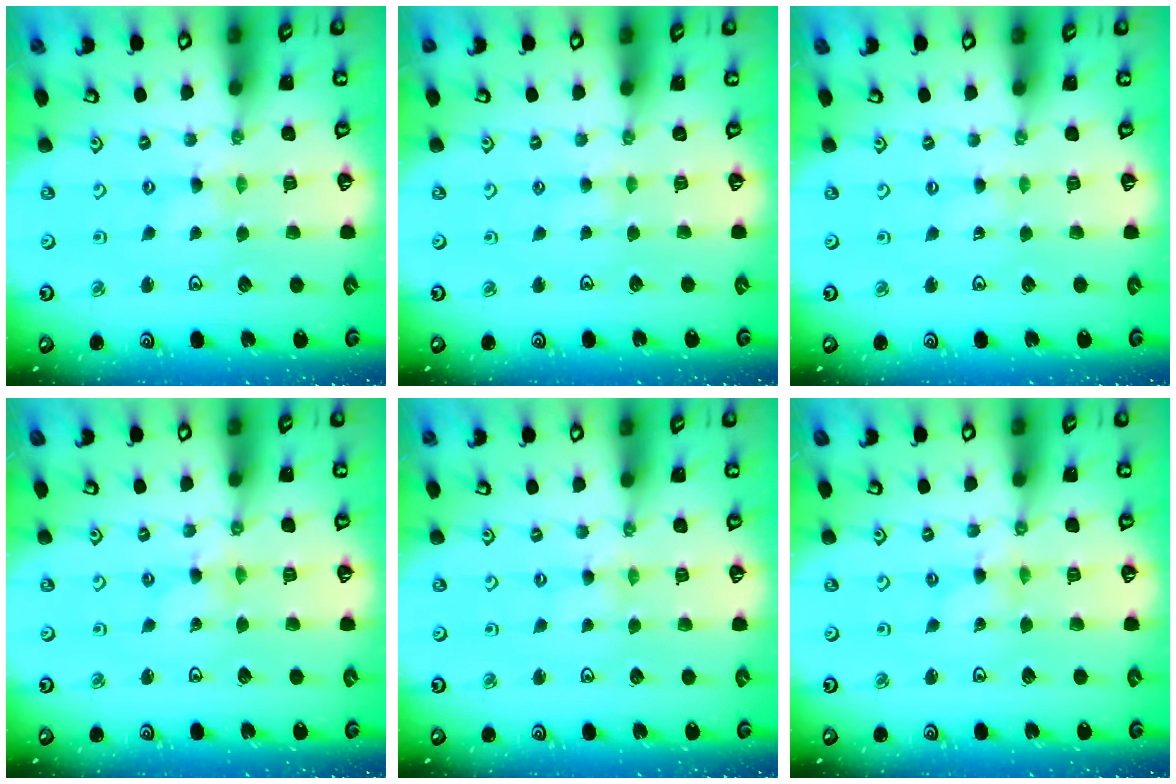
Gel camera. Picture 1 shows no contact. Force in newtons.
{"total": 2.2, "press": 2.2, "slide": 0.4}
{"total": 0.0}
{"total": 0.7, "press": 0.7, "slide": 0.1}
{"total": 0.0}
{"total": 0.7, "press": 0.7, "slide": 0.1}